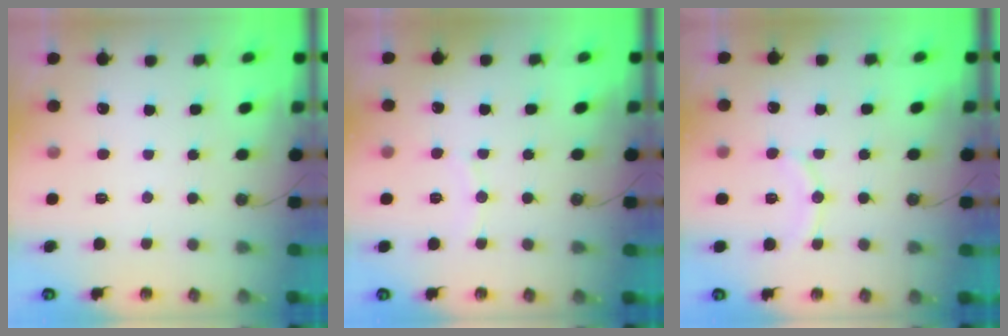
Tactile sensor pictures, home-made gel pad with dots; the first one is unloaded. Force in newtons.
{"total": 4.3, "press": 4.2, "slide": 0.6}
{"total": 8.4, "press": 8.3, "slide": 0.7}